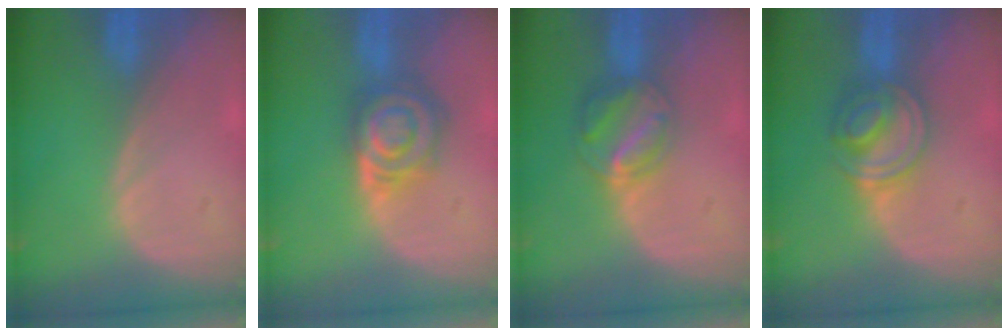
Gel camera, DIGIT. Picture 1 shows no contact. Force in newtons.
{"total": 7.6, "press": 6.9, "slide": 3.2}
{"total": 6.3, "press": 5.6, "slide": 3.0}
{"total": 6.1, "press": 6.0, "slide": 0.9}